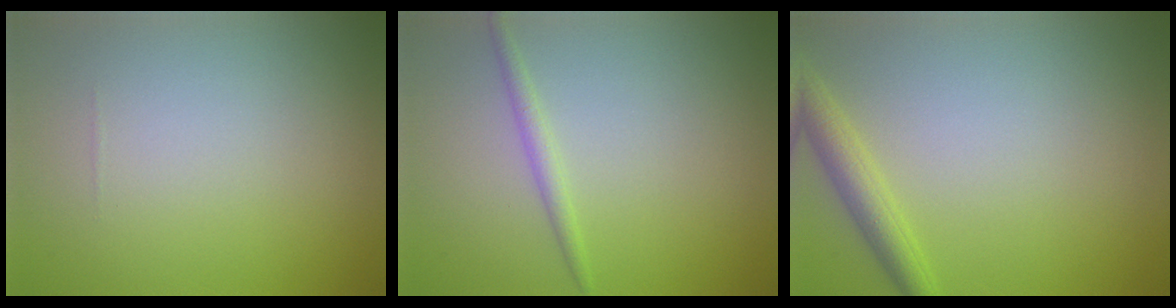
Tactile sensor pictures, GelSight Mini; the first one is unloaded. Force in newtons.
{"total": 1.3, "press": 1.3, "slide": 0.1}
{"total": 2.7, "press": 2.7, "slide": 0.1}